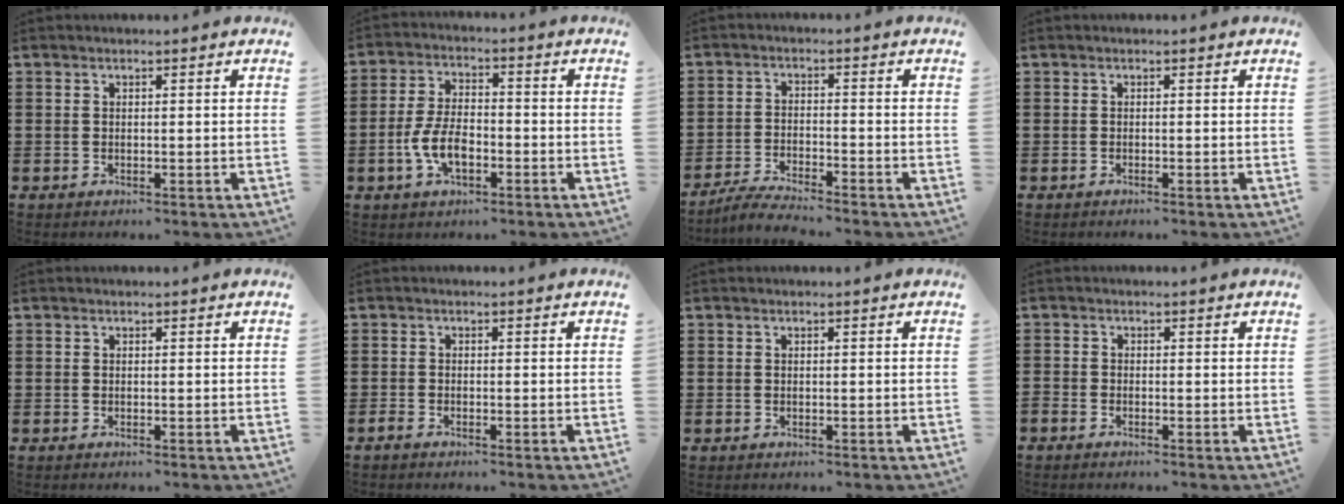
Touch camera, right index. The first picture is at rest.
{"total": 6.9, "force": [-2.4, 3.2, 5.6], "torque": [-0.130, -0.001, -0.051]}
{"total": 3.9, "force": [-3.8, -0.1, 1.0], "torque": [-0.025, -0.001, -0.076]}
{"total": 0.0}
{"total": 0.0}
{"total": 0.8, "force": [-0.7, 0.1, 0.3], "torque": [-0.009, -0.003, -0.013]}
{"total": 0.0}
{"total": 0.9, "force": [-0.9, 0.1, 0.1], "torque": [-0.006, -0.001, -0.018]}